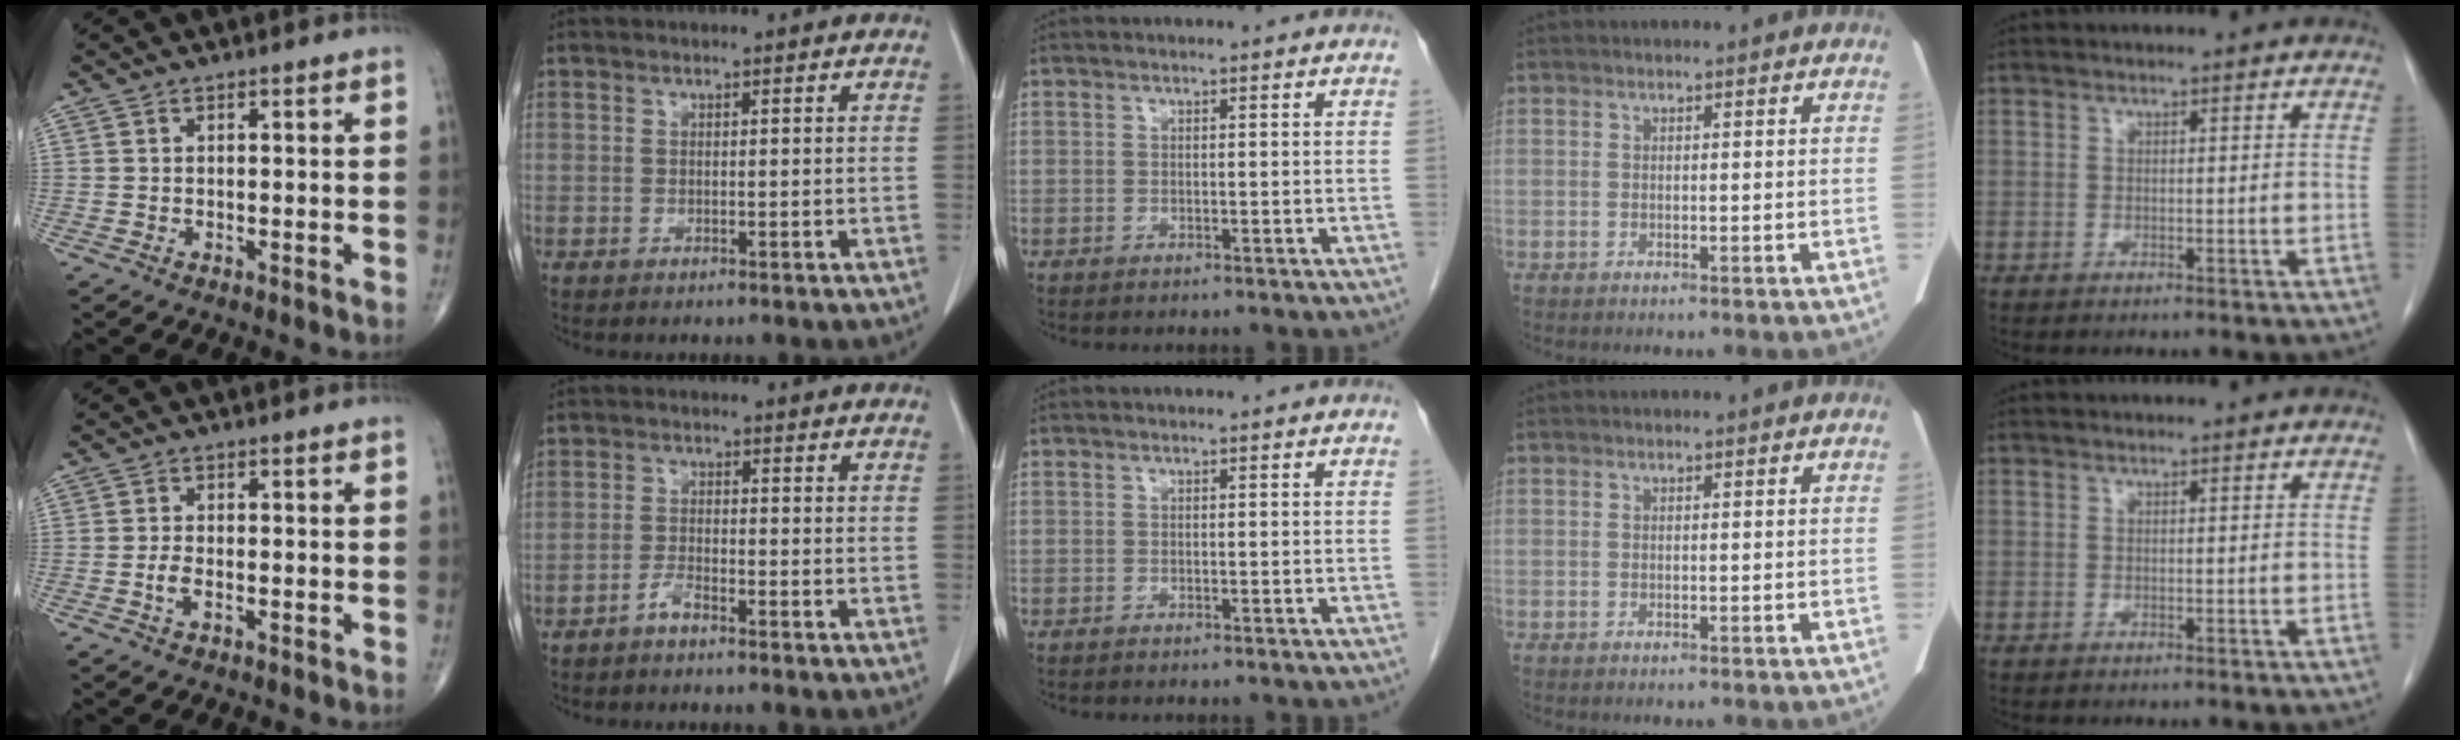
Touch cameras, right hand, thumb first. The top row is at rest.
{"thumb": {"total": 2.2, "force": [-0.8, 1.0, 1.8], "torque": [-0.040, 0.005, -0.015]}, "index": {"total": 2.1, "force": [-1.8, 0.3, 1.1], "torque": [-0.024, 0.000, -0.038]}}